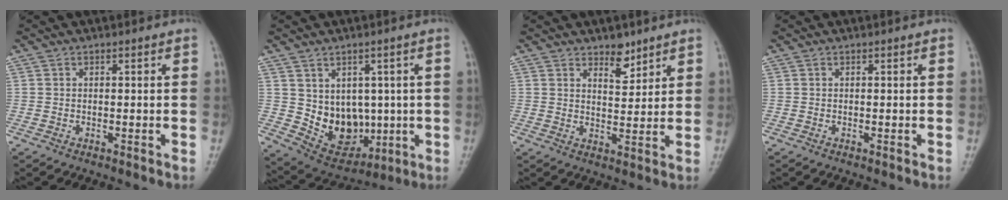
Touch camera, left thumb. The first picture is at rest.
{"total": 10.5, "force": [0.3, 8.2, 6.6], "torque": [-0.055, -0.013, 0.036]}
{"total": 4.6, "force": [3.4, 2.2, 2.2], "torque": [-0.011, -0.027, 0.057]}
{"total": 0.0}